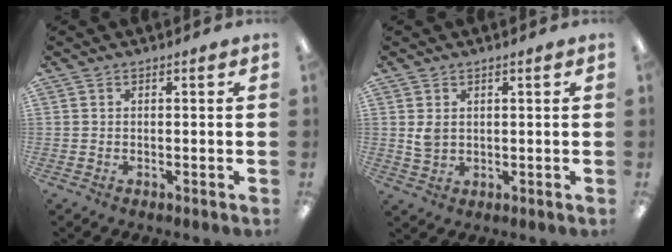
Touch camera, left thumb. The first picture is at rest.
{"total": 2.9, "force": [0.9, 2.0, 1.8], "torque": [-0.038, 0.002, 0.018]}